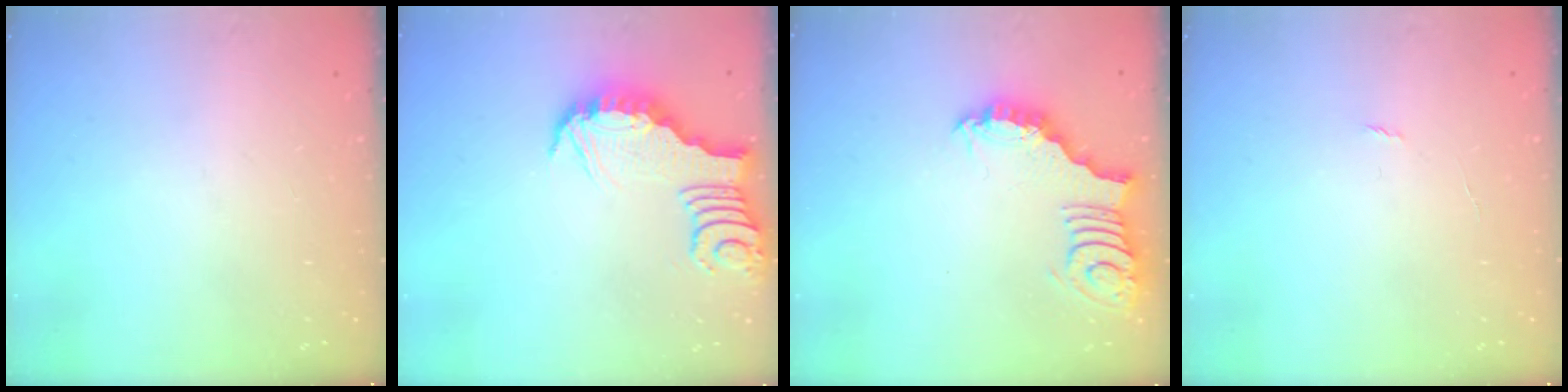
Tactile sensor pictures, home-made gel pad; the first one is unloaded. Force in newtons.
{"total": 3.7, "press": 3.7, "slide": 0.1}
{"total": 3.0, "press": 3.0, "slide": 0.2}
{"total": 4.8, "press": 4.8, "slide": 0.3}